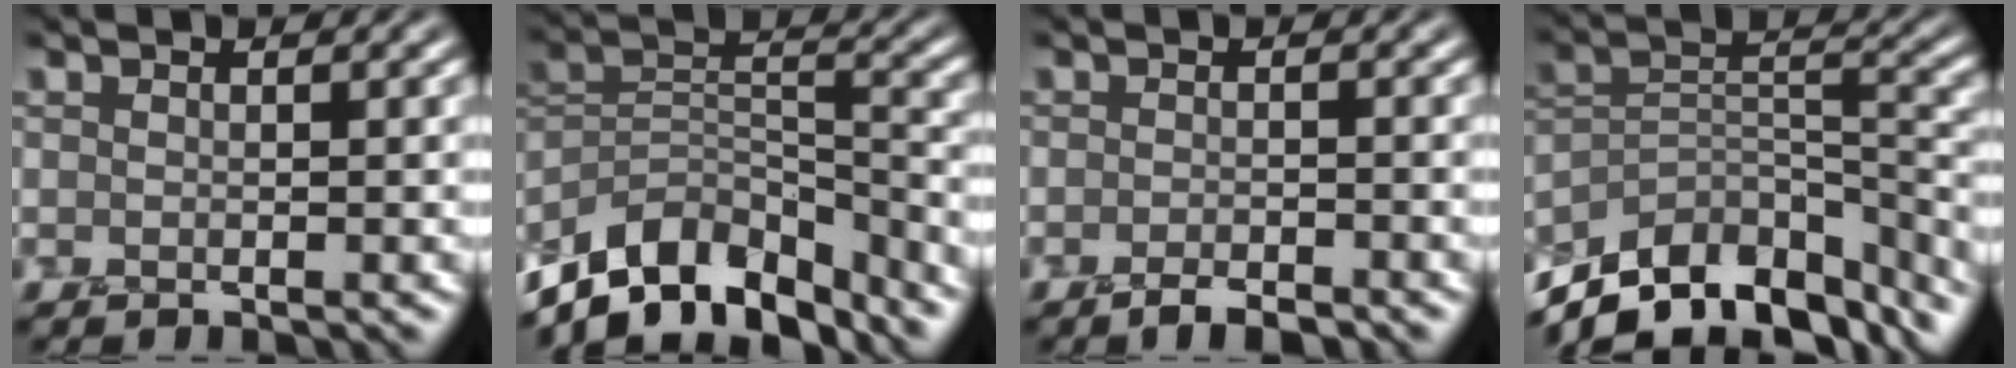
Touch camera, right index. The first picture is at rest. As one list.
[{"total": 10.6, "force": [-8.3, 4.6, 4.8], "torque": [-0.072, 0.017, -0.154]}, {"total": 1.9, "force": [-1.5, 0.4, 1.1], "torque": [-0.018, 0.001, -0.028]}, {"total": 12.3, "force": [-9.5, 5.6, 5.3], "torque": [-0.098, 0.019, -0.162]}]